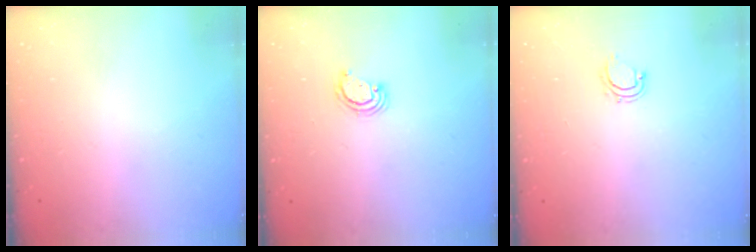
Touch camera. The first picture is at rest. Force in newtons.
{"total": 2.6, "press": 2.6, "slide": 0.3}
{"total": 4.3, "press": 4.2, "slide": 0.6}